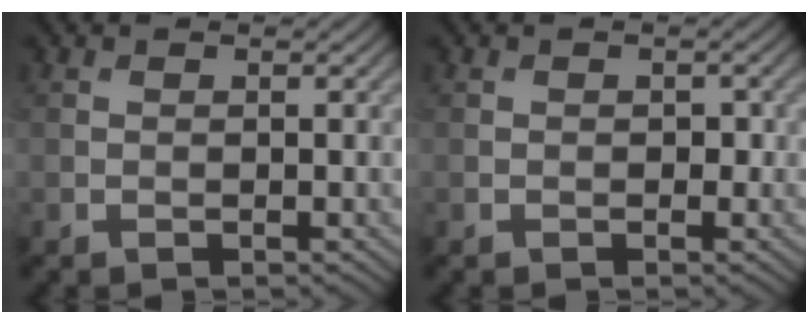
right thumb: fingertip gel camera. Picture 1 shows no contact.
{"total": 1.0, "force": [-0.1, 0.8, 0.6], "torque": [-0.008, -0.007, -0.002]}